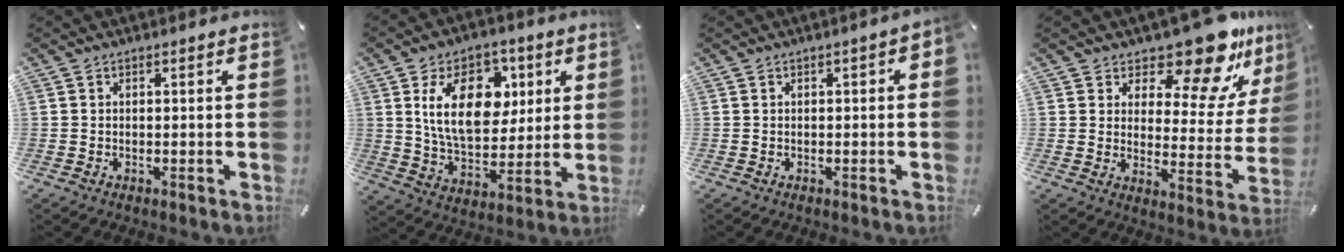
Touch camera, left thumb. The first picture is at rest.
{"total": 17.5, "force": [5.7, 11.3, 12.1], "torque": [-0.213, -0.001, 0.098]}
{"total": 1.2, "force": [-0.3, 0.3, 1.1], "torque": [-0.020, 0.001, -0.005]}
{"total": 15.8, "force": [12.5, 6.1, 7.6], "torque": [-0.099, -0.112, 0.206]}